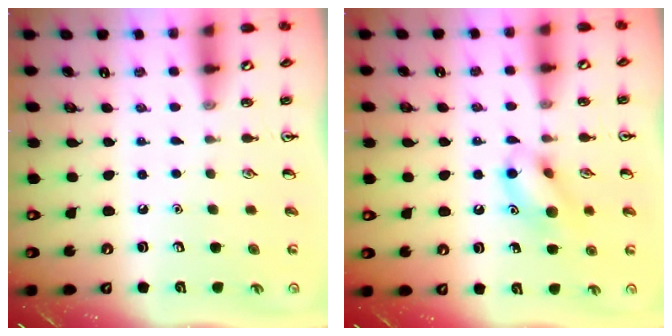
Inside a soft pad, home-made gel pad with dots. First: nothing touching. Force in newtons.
{"total": 11.2, "press": 11.2, "slide": 1.2}